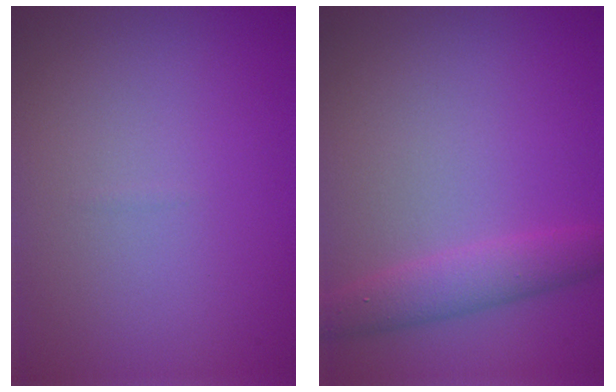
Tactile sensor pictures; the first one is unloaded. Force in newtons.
{"total": 2.9, "press": 2.9, "slide": 0.2}